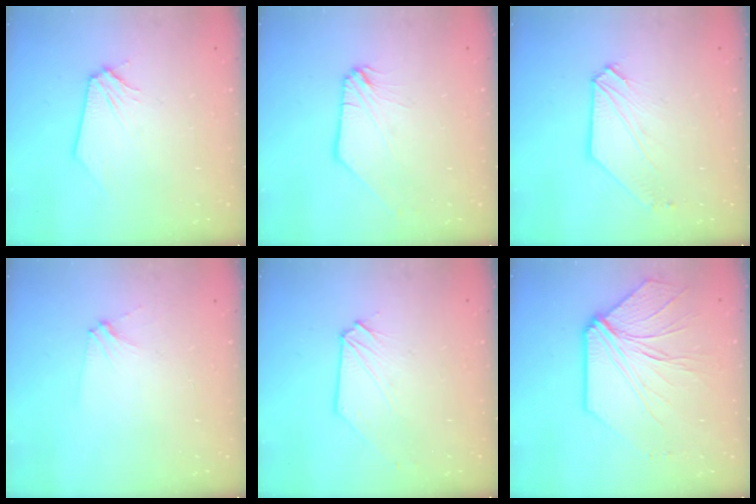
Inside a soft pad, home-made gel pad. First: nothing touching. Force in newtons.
{"total": 0.0}
{"total": 5.4, "press": 5.3, "slide": 0.8}
{"total": 2.8, "press": 2.8, "slide": 0.4}
{"total": 1.0, "press": 1.0, "slide": 0.1}
{"total": 11.5, "press": 11.4, "slide": 1.8}